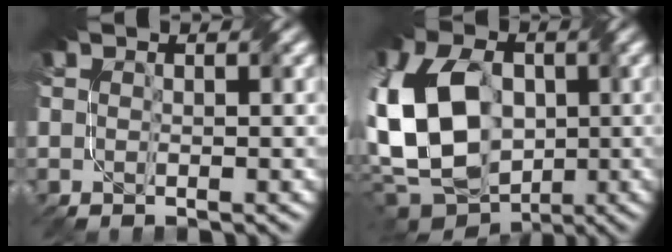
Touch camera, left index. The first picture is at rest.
{"total": 14.8, "force": [-1.6, 10.6, 10.3], "torque": [-0.245, -0.013, -0.028]}